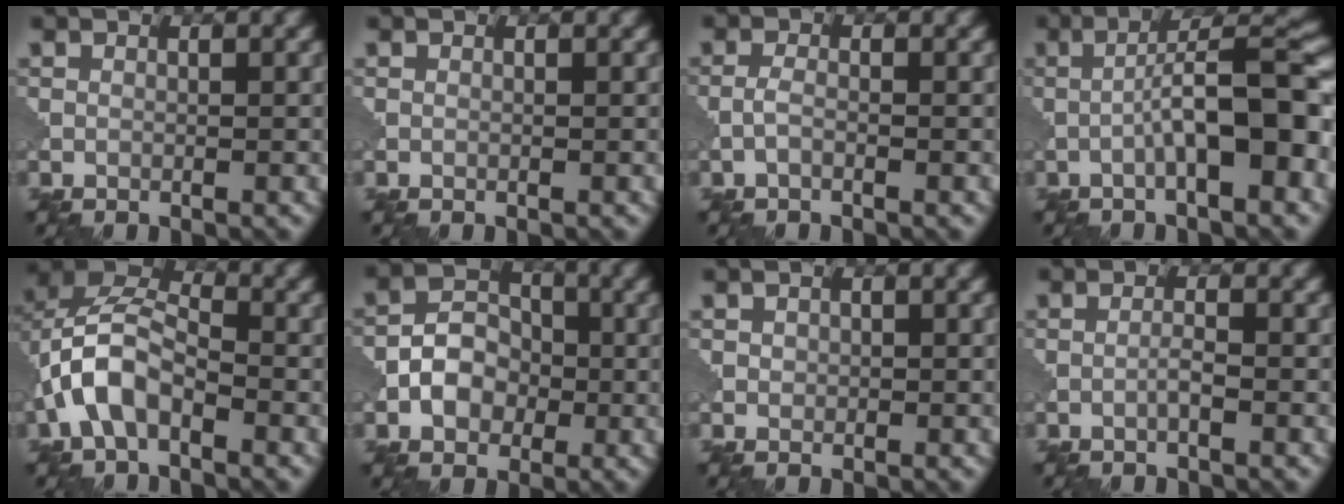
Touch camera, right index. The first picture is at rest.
{"total": 0.0}
{"total": 1.1, "force": [-0.6, 0.4, 0.9], "torque": [-0.022, 0.002, -0.017]}
{"total": 8.3, "force": [-1.9, 1.9, 7.8], "torque": [-0.112, 0.021, -0.034]}
{"total": 6.0, "force": [-2.2, 3.3, 4.5], "torque": [-0.090, 0.018, -0.050]}
{"total": 4.3, "force": [-1.2, 3.3, 2.4], "torque": [-0.032, 0.005, -0.023]}
{"total": 0.7, "force": [0.2, 0.6, 0.2], "torque": [-0.003, 0.000, 0.001]}
{"total": 1.1, "force": [-0.5, 0.0, 1.0], "torque": [-0.018, 0.004, -0.011]}